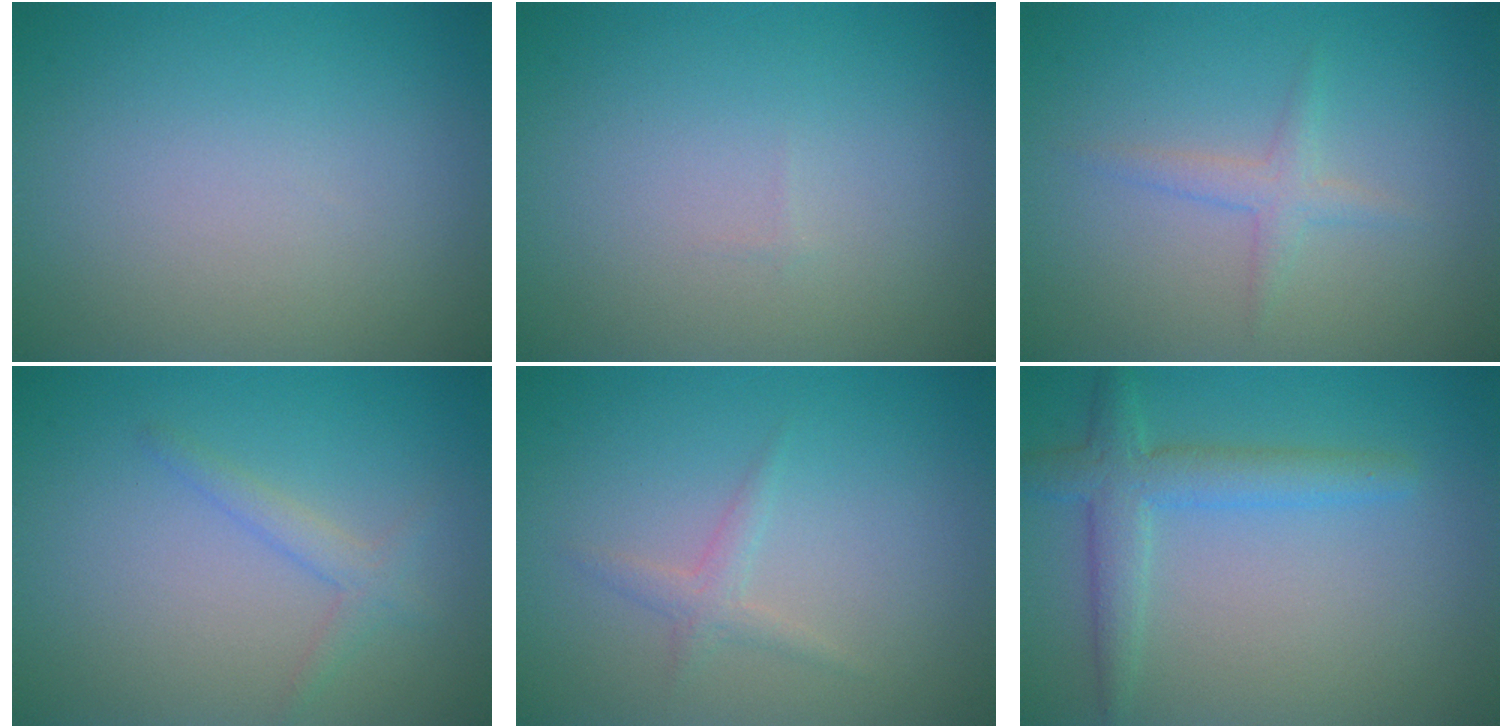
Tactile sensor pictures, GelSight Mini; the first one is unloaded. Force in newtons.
{"total": 0.0}
{"total": 1.6, "press": 1.6, "slide": 0.0}
{"total": 1.6, "press": 1.6, "slide": 0.1}
{"total": 1.4, "press": 1.4, "slide": 0.0}
{"total": 3.5, "press": 3.5, "slide": 0.2}